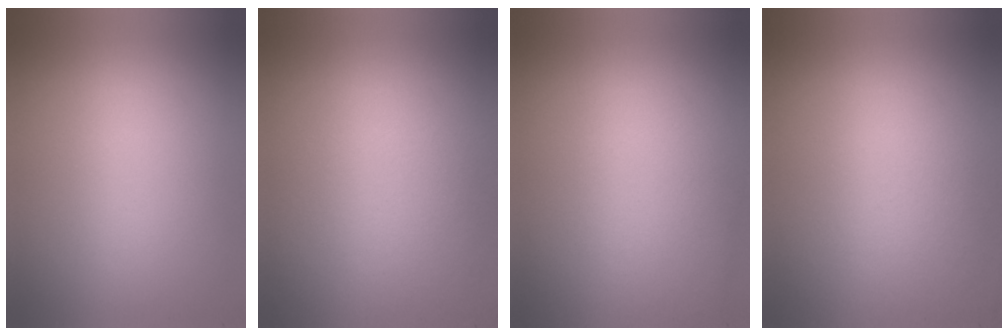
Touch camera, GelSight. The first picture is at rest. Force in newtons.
{"total": 2.7}
{"total": 2.3}
{"total": 2.5}